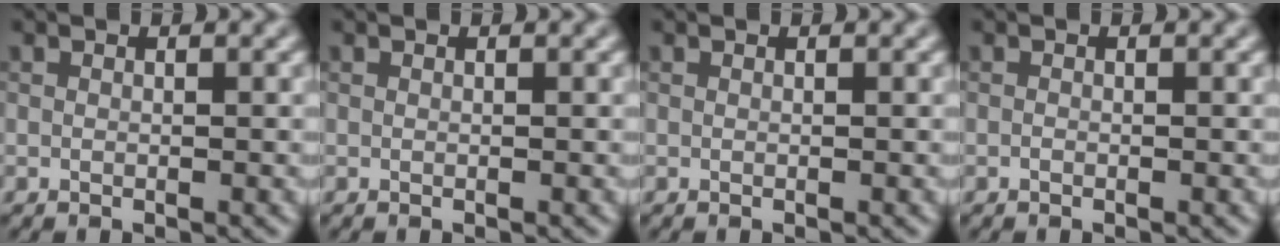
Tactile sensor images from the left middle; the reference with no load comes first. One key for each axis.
{"total": 0.0}
{"total": 0.0}
{"total": 0.0}